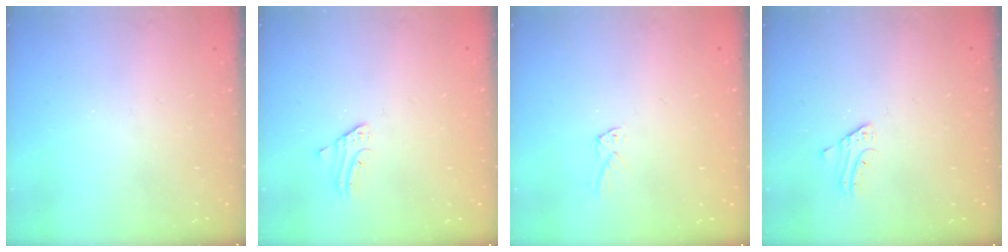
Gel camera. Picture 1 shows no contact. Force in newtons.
{"total": 2.3, "press": 2.3, "slide": 0.2}
{"total": 1.8, "press": 1.7, "slide": 0.1}
{"total": 2.3, "press": 2.3, "slide": 0.2}